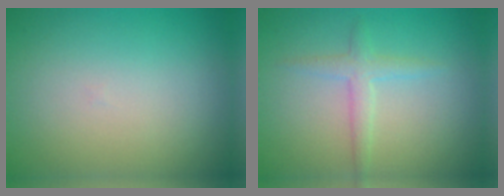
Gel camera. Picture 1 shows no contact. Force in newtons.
{"total": 1.9, "press": 1.9, "slide": 0.2}